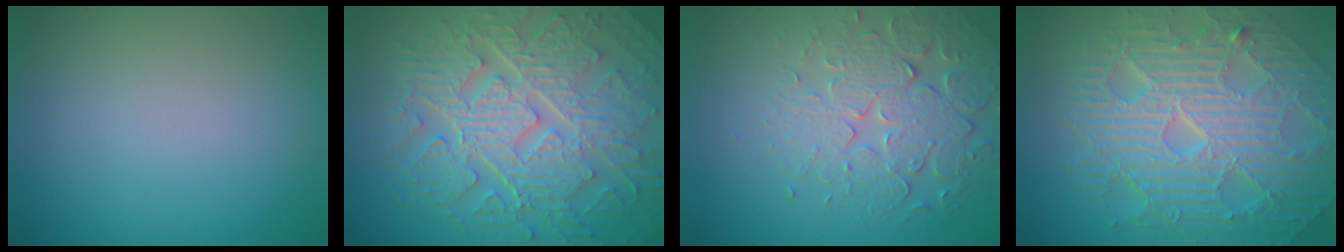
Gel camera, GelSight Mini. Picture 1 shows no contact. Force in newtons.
{"total": 10.5, "press": 7.0, "slide": 7.8}
{"total": 5.2, "press": 4.4, "slide": 2.7}
{"total": 10.7, "press": 7.0, "slide": 8.1}